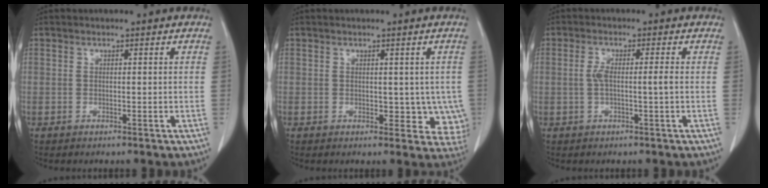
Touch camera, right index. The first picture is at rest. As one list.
[{"total": 5.1, "force": [0.2, 3.6, 3.7], "torque": [-0.011, -0.001, 0.008]}, {"total": 3.0, "force": [-0.3, 0.1, 3.0], "torque": [-0.062, 0.005, -0.004]}]